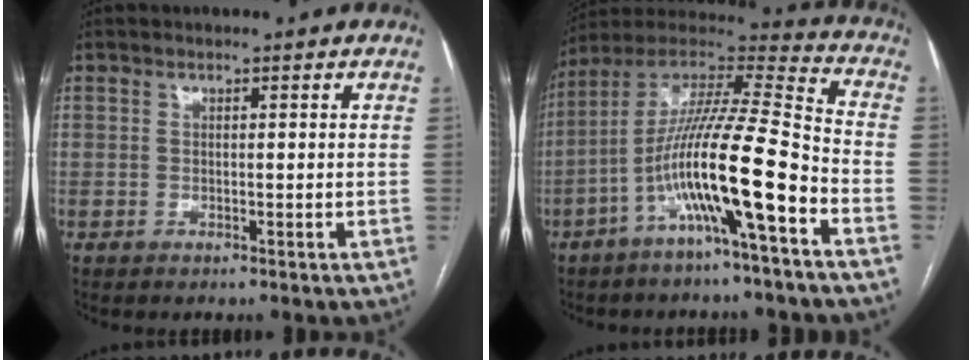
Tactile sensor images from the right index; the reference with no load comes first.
{"total": 16.9, "force": [-6.6, 0.3, 15.5], "torque": [-0.284, 0.005, -0.122]}